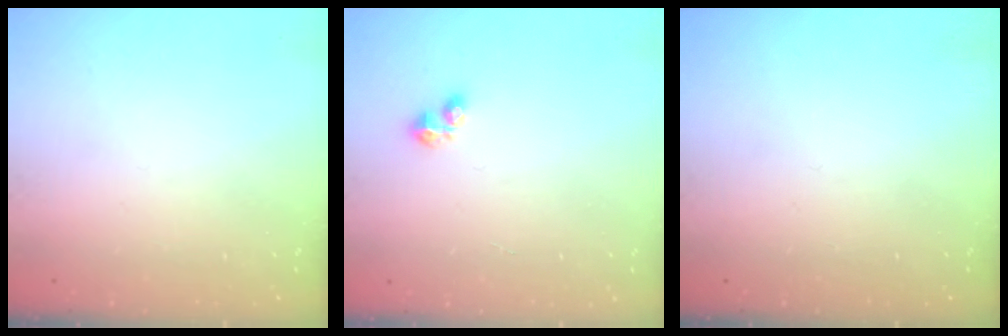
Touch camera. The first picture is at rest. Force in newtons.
{"total": 3.1, "press": 3.0, "slide": 0.5}
{"total": 0.0}